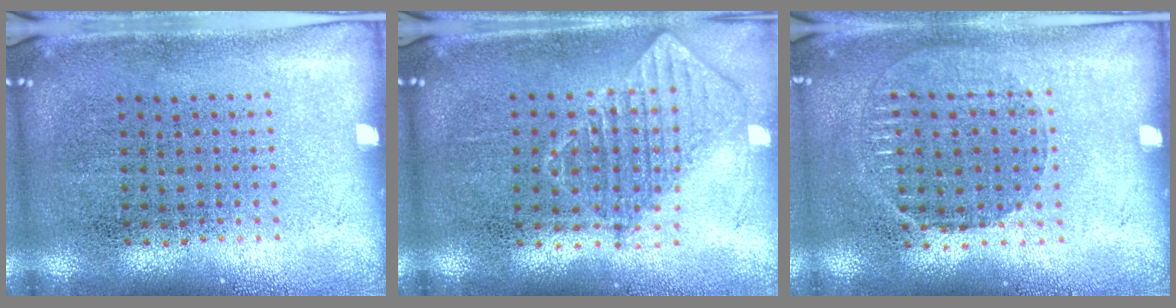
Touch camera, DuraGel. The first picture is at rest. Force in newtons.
{"total": 0.9, "press": 0.9, "slide": 0.1}
{"total": 1.0, "press": 0.9, "slide": 0.4}